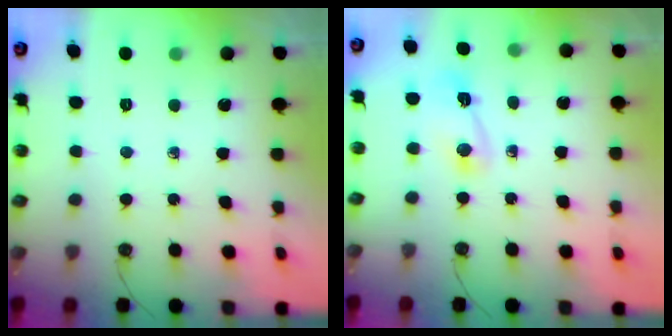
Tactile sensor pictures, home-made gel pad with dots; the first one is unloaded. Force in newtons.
{"total": 3.9, "press": 3.8, "slide": 0.6}